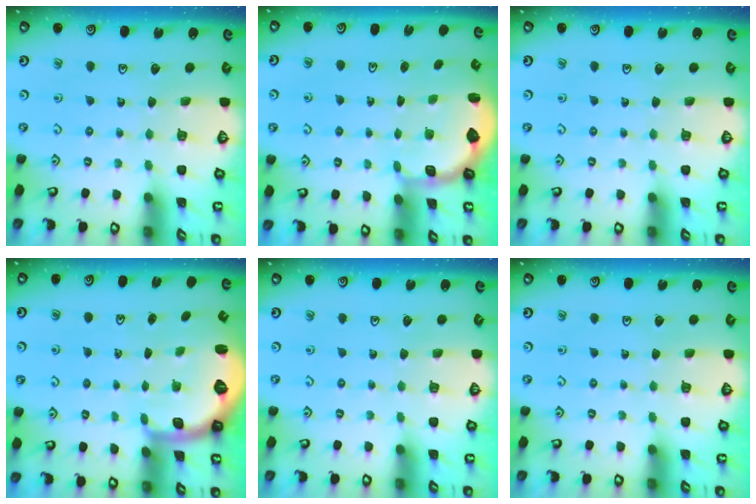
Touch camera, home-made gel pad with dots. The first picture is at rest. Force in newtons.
{"total": 2.8, "press": 2.1, "slide": 1.9}
{"total": 0.0}
{"total": 1.8, "press": 1.8, "slide": 0.4}
{"total": 0.0}
{"total": 0.0}